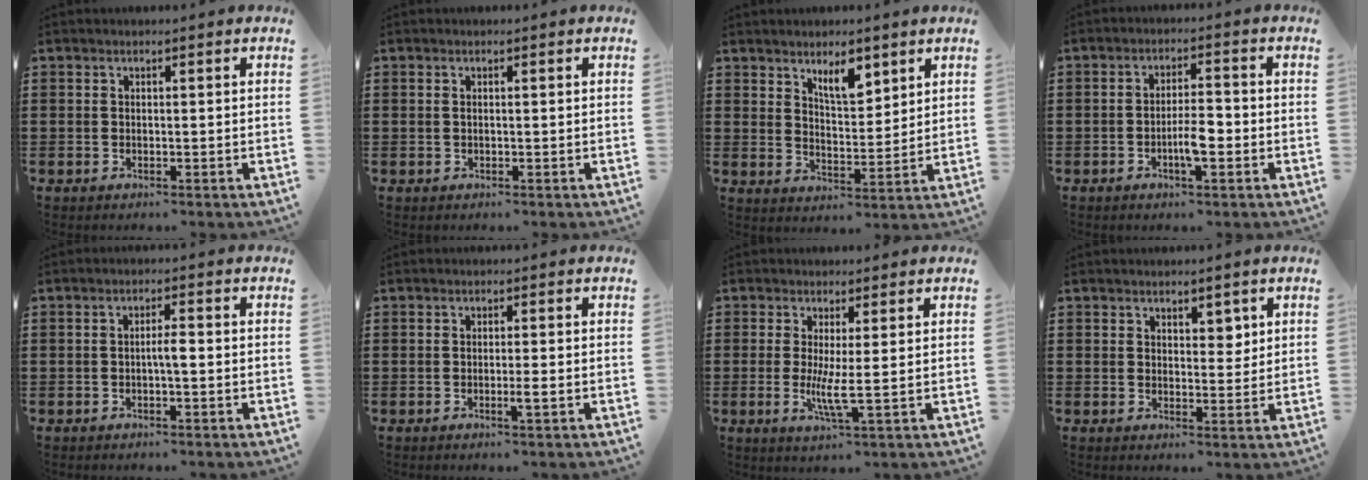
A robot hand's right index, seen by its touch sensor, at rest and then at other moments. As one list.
[{"total": 0.6, "force": [0.2, 0.1, 0.6], "torque": [-0.012, 0.001, 0.003]}, {"total": 5.4, "force": [3.9, 2.0, 3.2], "torque": [-0.047, -0.011, 0.065]}, {"total": 4.8, "force": [-1.5, 1.4, 4.4], "torque": [-0.081, 0.005, -0.029]}, {"total": 2.2, "force": [-0.4, 0.4, 2.2], "torque": [-0.040, 0.002, -0.009]}, {"total": 1.9, "force": [-0.6, -0.1, 1.8], "torque": [-0.030, -0.004, -0.011]}, {"total": 4.5, "force": [-0.1, 0.2, 4.5], "torque": [-0.075, -0.012, -0.005]}, {"total": 2.8, "force": [2.0, 1.6, 1.1], "torque": [-0.011, 0.002, 0.034]}]